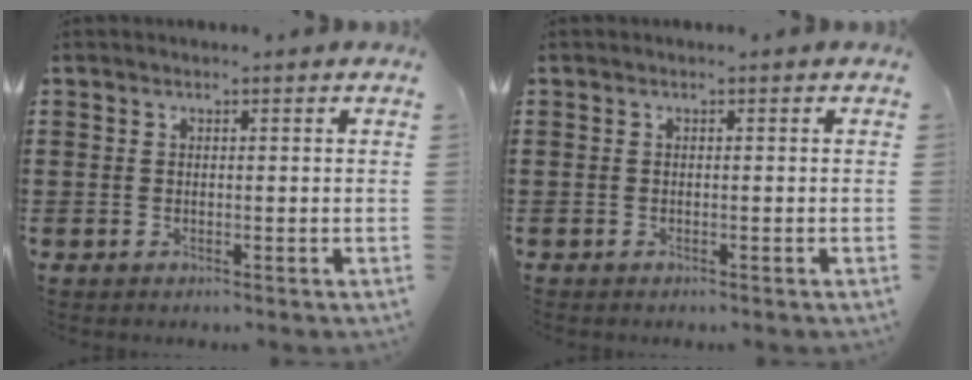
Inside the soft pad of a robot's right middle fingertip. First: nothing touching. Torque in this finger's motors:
{"motor_torque": [0.39, -0.14, 0.09, 0.03]}